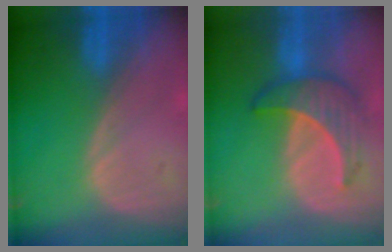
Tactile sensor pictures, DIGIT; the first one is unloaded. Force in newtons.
{"total": 6.5, "press": 6.4, "slide": 1.1}